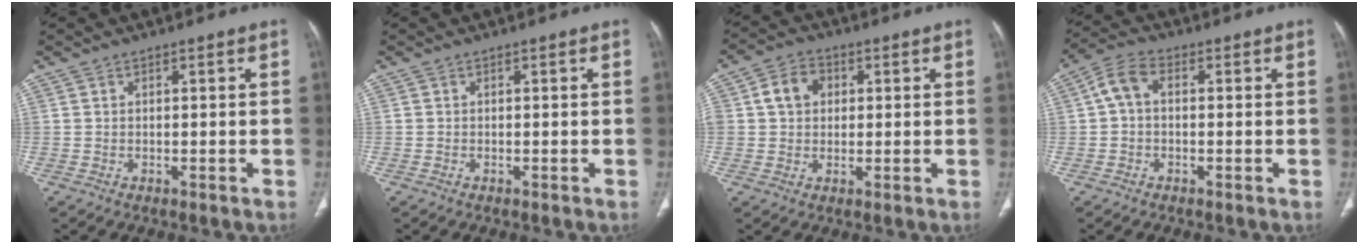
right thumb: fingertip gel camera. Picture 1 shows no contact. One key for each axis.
{"total": 0.0}
{"total": 6.7, "fx": 1.5, "fy": 5.3, "fz": 3.8, "tx": -0.050, "ty": 0.008, "tz": 0.021}
{"total": 5.0, "fx": 0.2, "fy": 3.2, "fz": 3.9, "tx": -0.072, "ty": 0.017, "tz": -0.006}